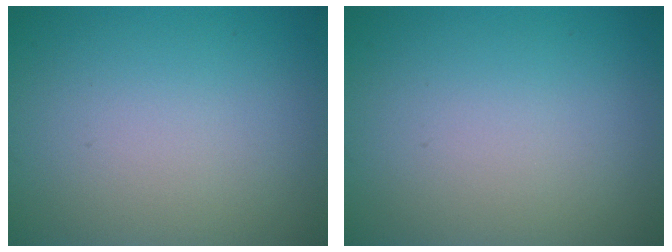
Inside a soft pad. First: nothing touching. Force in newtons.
{"total": 0.0}